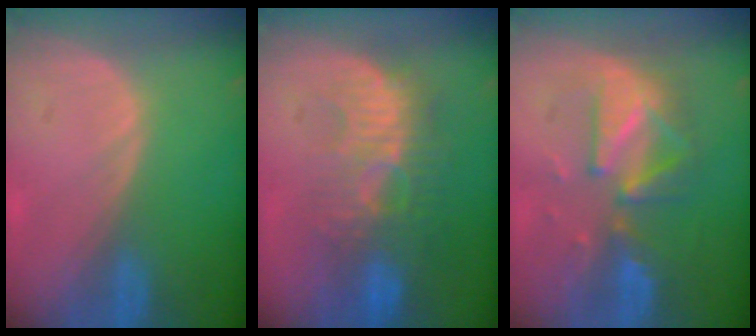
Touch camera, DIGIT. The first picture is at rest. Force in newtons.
{"total": 9.6, "press": 9.0, "slide": 3.4}
{"total": 8.0, "press": 8.0, "slide": 0.6}